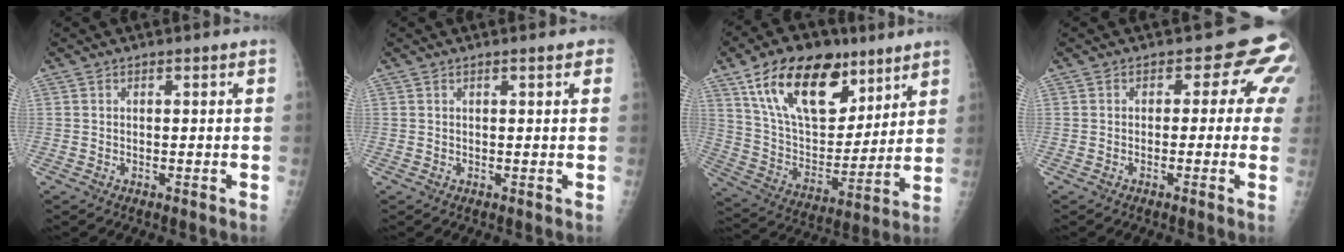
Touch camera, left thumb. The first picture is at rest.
{"total": 1.8, "force": [1.1, 0.6, 1.3], "torque": [-0.012, -0.001, 0.012]}
{"total": 22.9, "force": [13.1, 12.8, 13.8], "torque": [-0.193, -0.041, 0.233]}
{"total": 5.4, "force": [1.3, 4.2, 3.2], "torque": [0.003, 0.006, -0.007]}